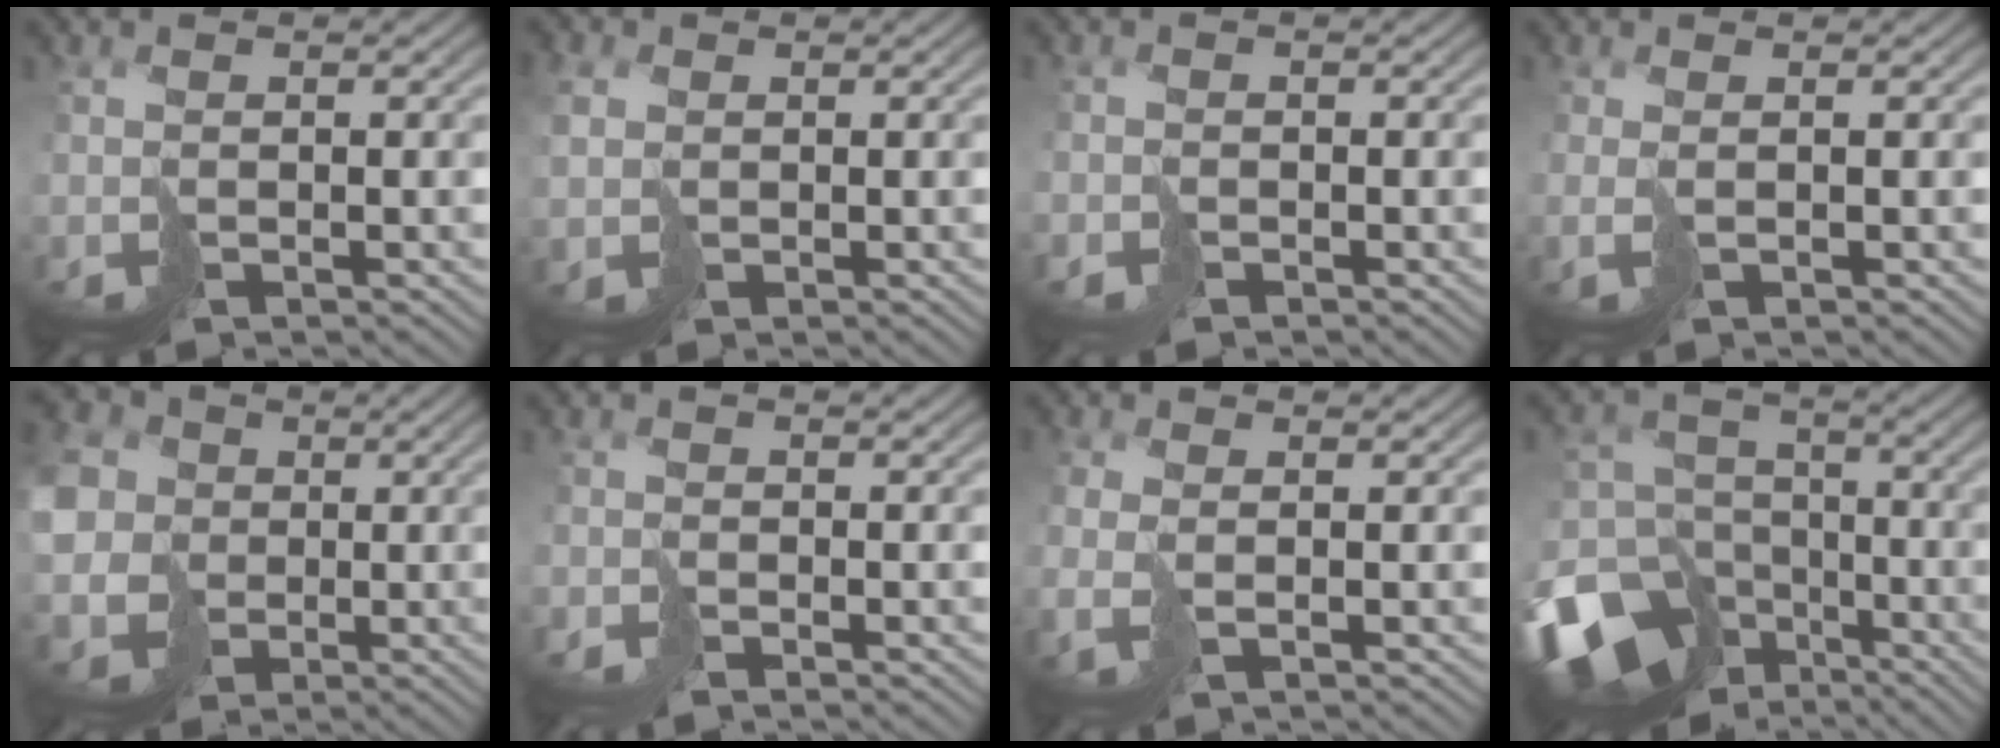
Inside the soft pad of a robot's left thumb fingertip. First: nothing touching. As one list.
[{"total": 2.5, "force": [0.8, 2.2, 0.9], "torque": [-0.035, 0.000, 0.020]}, {"total": 1.0, "force": [-0.9, 0.5, 0.1], "torque": [-0.003, -0.003, -0.019]}, {"total": 1.2, "force": [-0.1, 0.3, 1.2], "torque": [-0.026, 0.001, -0.002]}, {"total": 10.0, "force": [0.7, 8.8, 4.7], "torque": [-0.152, -0.003, 0.012]}, {"total": 1.2, "force": [-1.1, 0.4, 0.4], "torque": [-0.013, -0.005, -0.026]}, {"total": 2.7, "force": [-0.7, 1.4, 2.2], "torque": [-0.067, -0.005, -0.015]}, {"total": 16.6, "force": [-9.8, 12.0, 6.0], "torque": [-0.194, -0.057, -0.138]}]